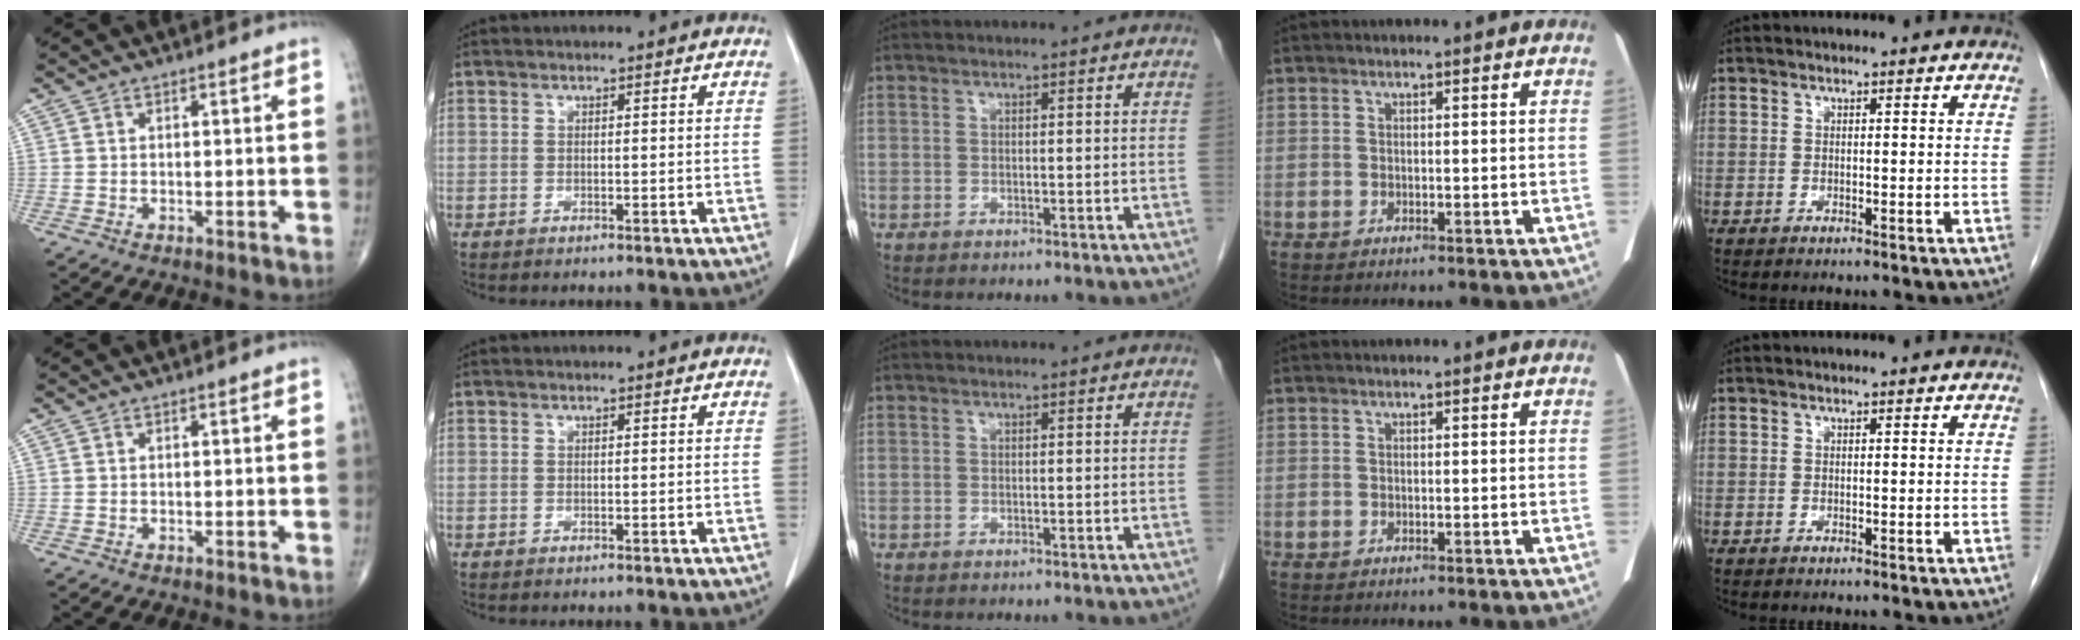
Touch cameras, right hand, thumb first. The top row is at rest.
{}